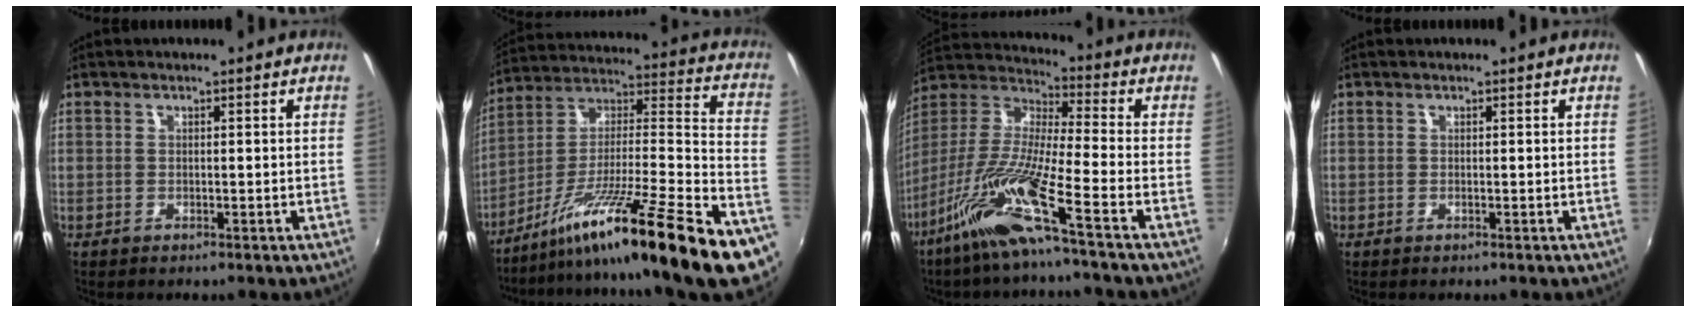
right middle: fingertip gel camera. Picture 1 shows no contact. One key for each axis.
{"total": 27.4, "fx": -17.0, "fy": 0.4, "fz": 21.5, "tx": -0.283, "ty": -0.034, "tz": -0.280}
{"total": 14.3, "fx": -9.1, "fy": -0.8, "fz": 11.0, "tx": -0.207, "ty": -0.018, "tz": -0.181}
{"total": 0.0}